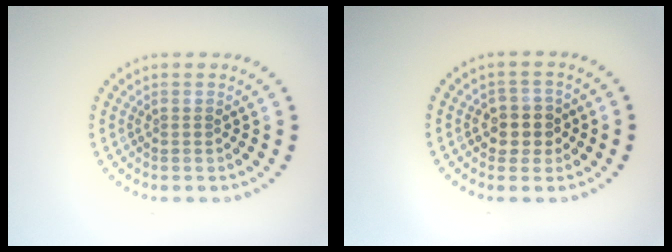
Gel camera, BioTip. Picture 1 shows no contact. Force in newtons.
{"total": 2.8, "press": 2.7, "slide": 0.9}